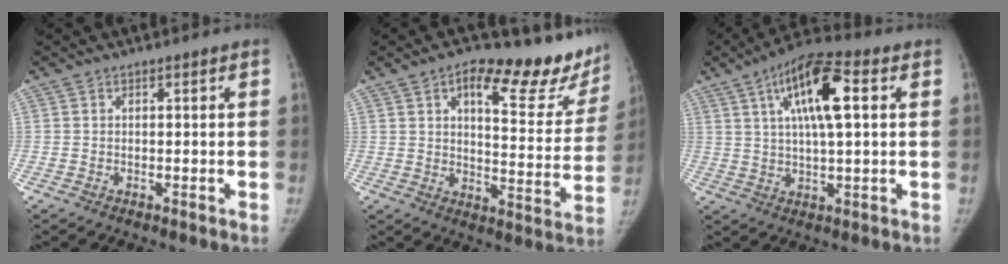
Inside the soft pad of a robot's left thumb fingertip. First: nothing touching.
{"total": 20.9, "force": [13.9, 7.7, 13.5], "torque": [-0.127, -0.072, 0.176]}
{"total": 14.0, "force": [4.5, 4.5, 12.4], "torque": [-0.215, 0.007, 0.068]}